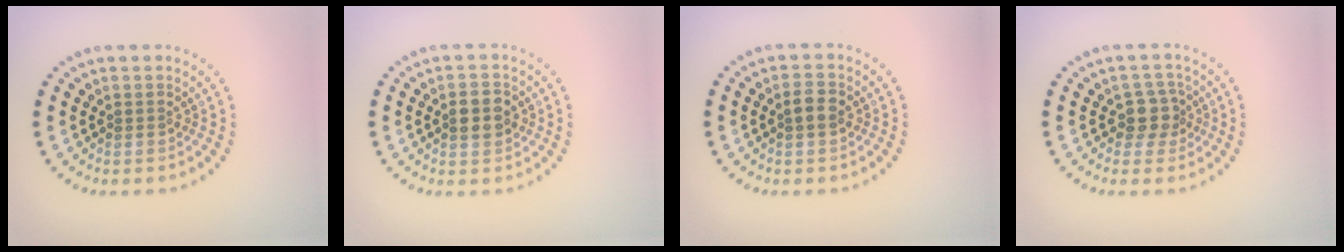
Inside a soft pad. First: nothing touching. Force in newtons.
{"total": 2.9, "press": 2.9, "slide": 0.1}
{"total": 1.9, "press": 1.8, "slide": 0.2}
{"total": 2.3, "press": 2.0, "slide": 1.2}